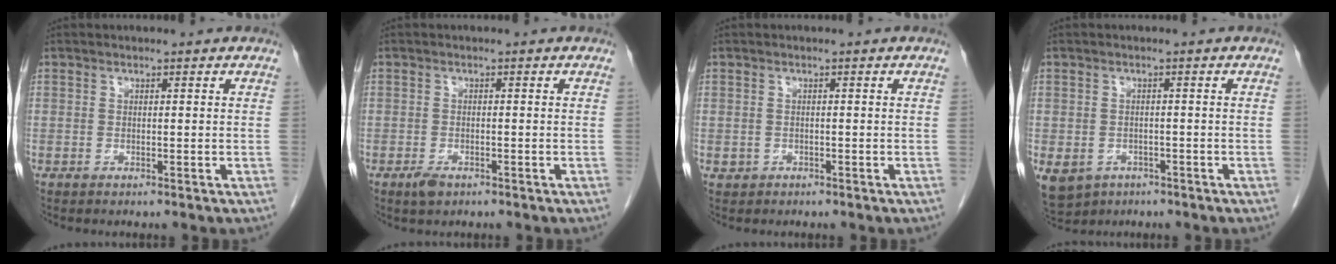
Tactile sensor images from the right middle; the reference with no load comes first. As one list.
[{"total": 2.0, "force": [-1.3, 0.9, 1.3], "torque": [-0.028, -0.001, -0.019]}, {"total": 1.0, "force": [-0.4, 0.9, 0.1], "torque": [-0.002, 0.004, -0.003]}, {"total": 10.1, "force": [-5.3, 7.9, 3.4], "torque": [-0.100, -0.007, -0.070]}]